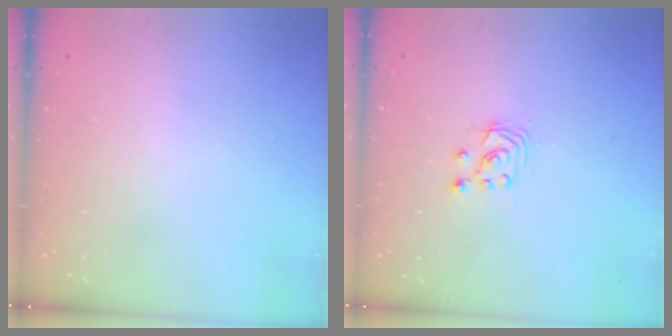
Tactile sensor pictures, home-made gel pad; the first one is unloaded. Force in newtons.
{"total": 2.9, "press": 2.9, "slide": 0.2}